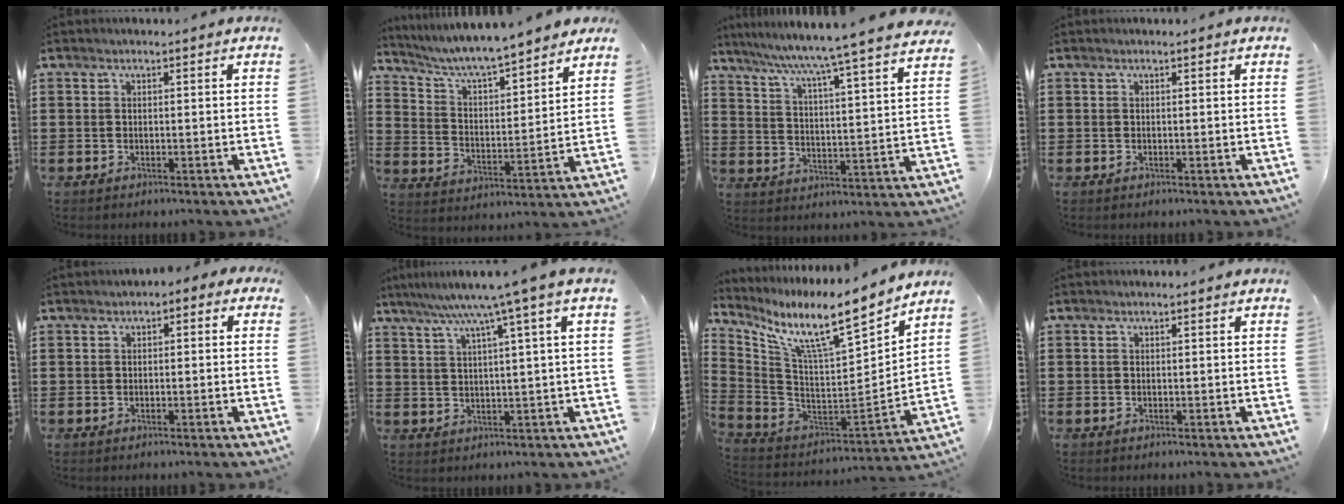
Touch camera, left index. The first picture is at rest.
{"total": 5.4, "force": [5.0, 0.2, 1.8], "torque": [-0.058, -0.038, 0.081]}
{"total": 6.0, "force": [5.1, -1.6, 2.6], "torque": [-0.073, -0.052, 0.075]}
{"total": 0.0}
{"total": 0.9, "force": [-0.4, 0.6, 0.6], "torque": [-0.013, 0.003, -0.009]}
{"total": 7.1, "force": [4.2, -1.0, 5.6], "torque": [-0.120, -0.015, 0.066]}
{"total": 11.8, "force": [8.7, 1.6, 7.9], "torque": [-0.167, -0.067, 0.139]}
{"total": 0.0}